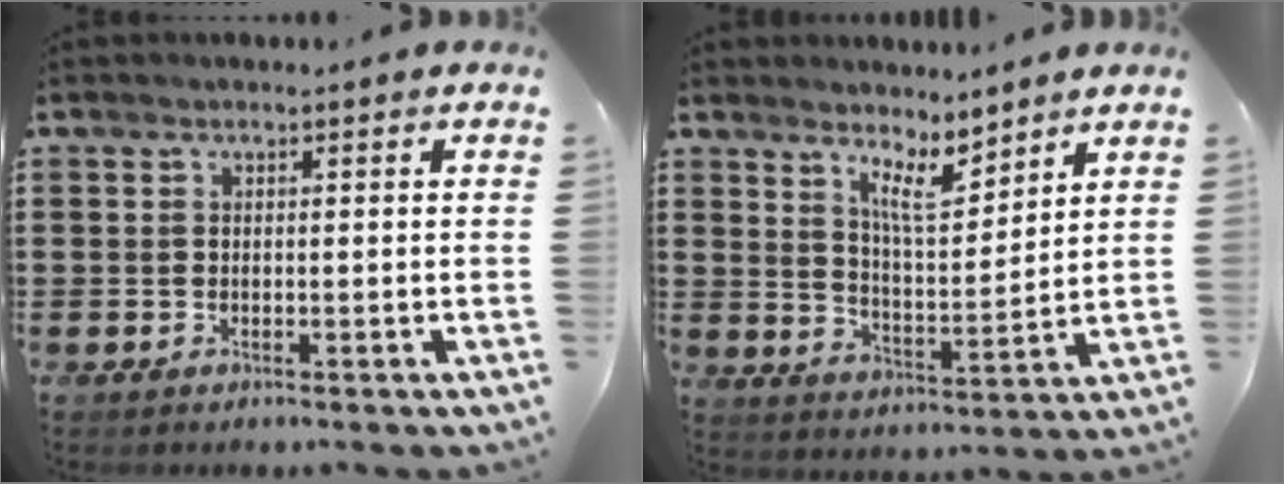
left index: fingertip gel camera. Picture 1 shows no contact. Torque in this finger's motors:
{"motor_torque": [0.41, 0.21, -0.02, 0.02]}